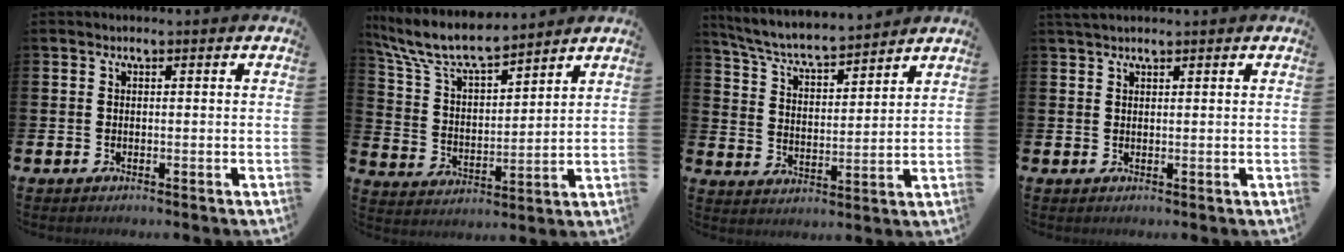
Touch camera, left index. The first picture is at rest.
{"total": 8.6, "force": [7.8, 1.7, 3.3], "torque": [-0.103, -0.042, 0.138]}
{"total": 6.2, "force": [5.9, 0.6, 1.8], "torque": [-0.062, -0.044, 0.099]}
{"total": 1.6, "force": [1.4, 0.4, 0.5], "torque": [-0.004, 0.001, 0.024]}